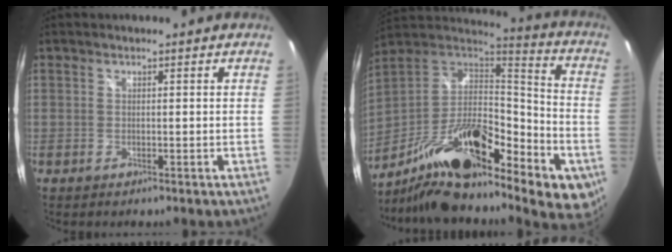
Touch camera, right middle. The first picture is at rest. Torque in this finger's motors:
{"motor_torque": [1.17, -0.97, 0.93, 0.21]}